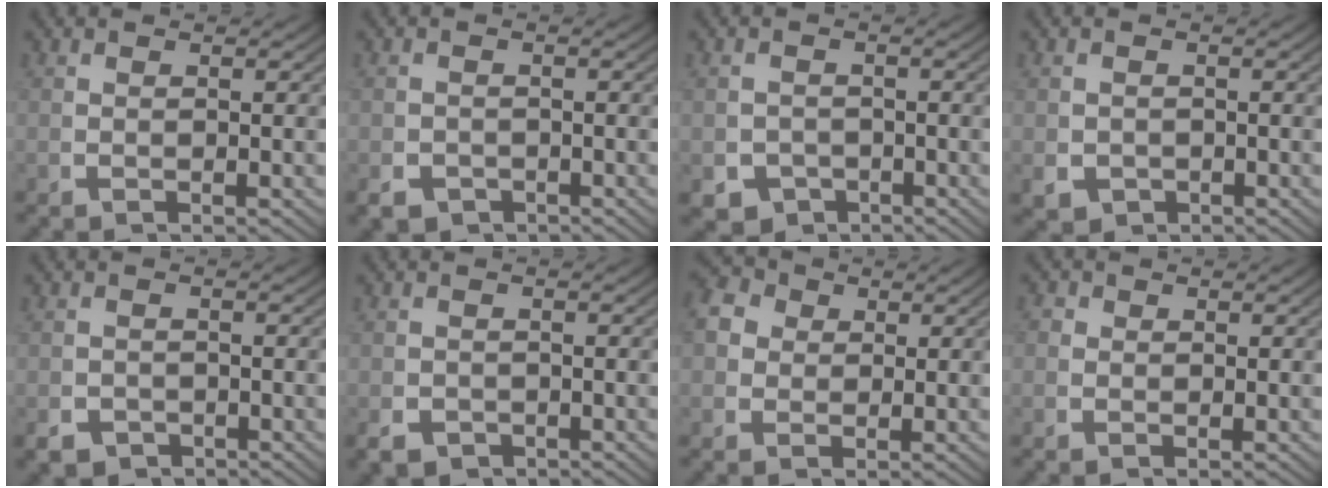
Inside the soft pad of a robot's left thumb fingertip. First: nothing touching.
{"total": 3.6, "force": [-2.7, 2.2, 0.9], "torque": [-0.014, -0.022, -0.038]}
{"total": 5.2, "force": [-3.3, 3.7, 1.5], "torque": [-0.023, -0.031, -0.046]}
{"total": 3.2, "force": [-1.3, 2.7, 1.2], "torque": [-0.032, -0.025, -0.011]}
{"total": 3.5, "force": [-2.6, 2.2, 0.9], "torque": [-0.017, -0.023, -0.036]}
{"total": 3.0, "force": [-2.2, 1.9, 0.8], "torque": [-0.015, -0.019, -0.030]}
{"total": 5.4, "force": [1.7, 4.4, 2.5], "torque": [-0.065, -0.007, 0.024]}
{"total": 1.3, "force": [0.2, 1.2, 0.3], "torque": [-0.009, -0.006, 0.002]}